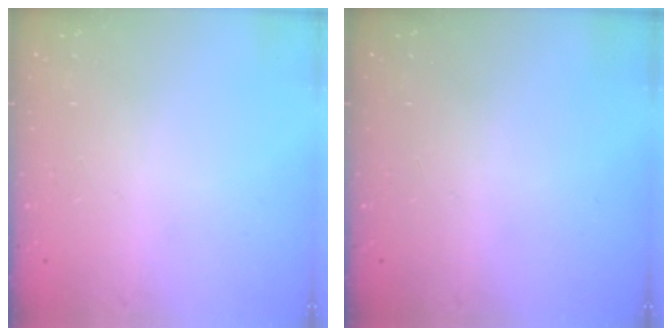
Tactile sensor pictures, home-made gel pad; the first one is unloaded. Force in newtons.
{"total": 0.0}